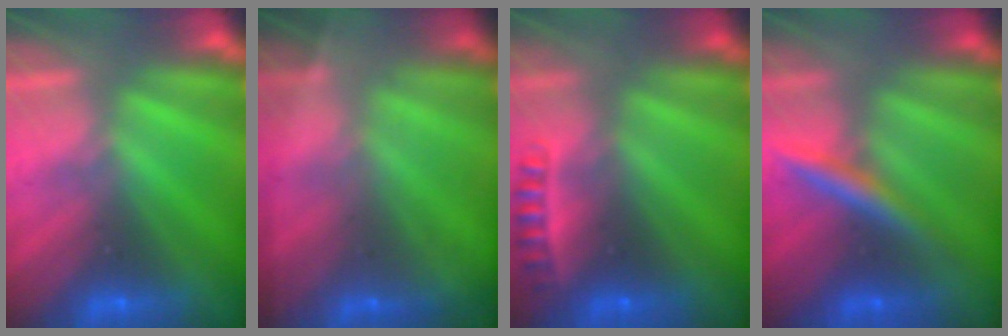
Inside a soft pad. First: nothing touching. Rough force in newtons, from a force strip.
{"total": 7.0}
{"total": 2.4}
{"total": 2.4}